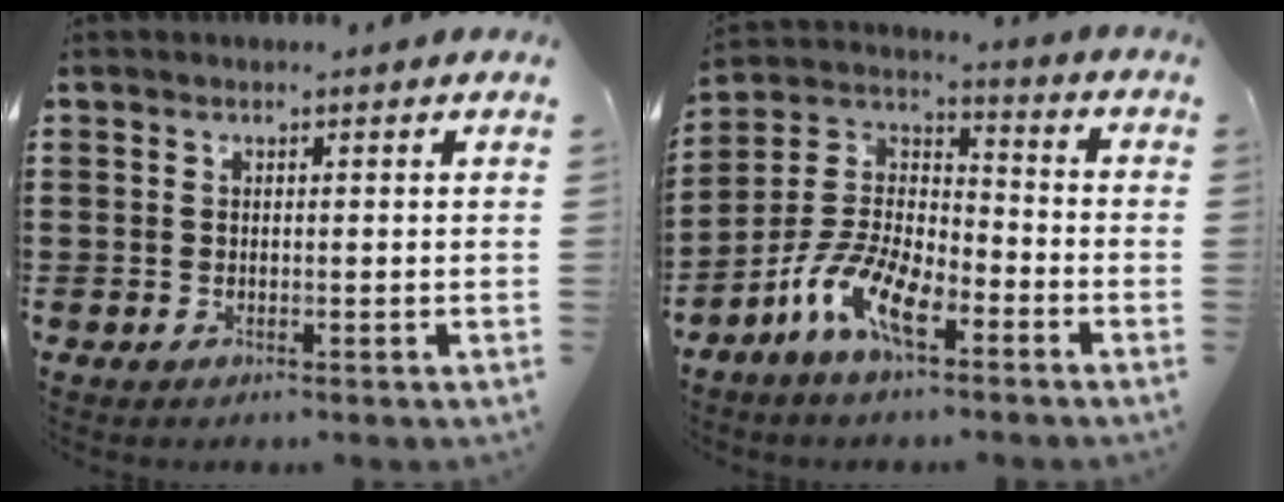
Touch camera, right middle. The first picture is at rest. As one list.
[{"total": 10.3, "force": [-6.7, 4.0, 6.8], "torque": [-0.160, -0.003, -0.135]}]